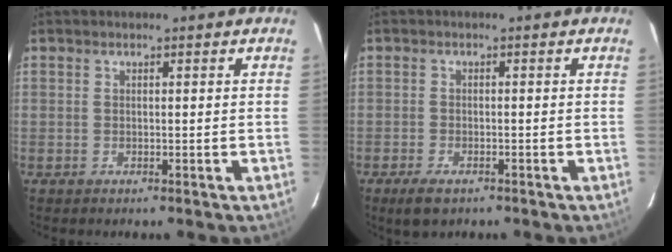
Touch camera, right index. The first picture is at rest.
{"total": 4.2, "force": [-2.8, 1.9, 2.4], "torque": [-0.061, -0.013, -0.050]}